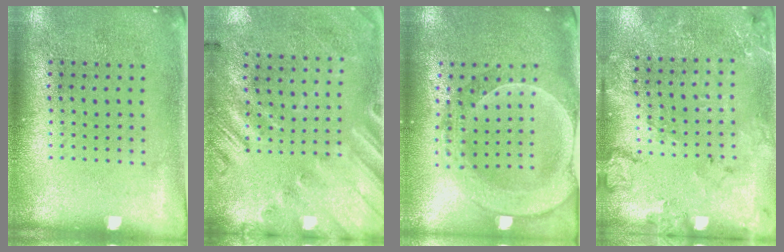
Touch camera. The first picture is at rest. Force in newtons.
{"total": 2.7, "press": 1.9, "slide": 1.9}
{"total": 2.4, "press": 2.2, "slide": 1.1}
{"total": 1.8, "press": 1.7, "slide": 0.6}